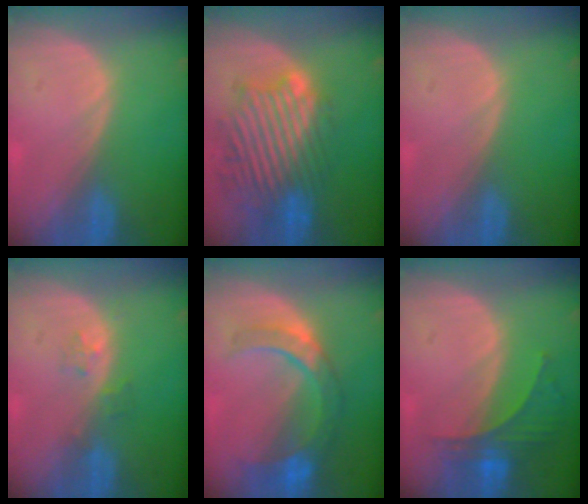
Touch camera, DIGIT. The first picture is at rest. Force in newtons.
{"total": 11.9, "press": 10.7, "slide": 5.3}
{"total": 0.0}
{"total": 1.9, "press": 1.9, "slide": 0.2}
{"total": 8.8, "press": 7.8, "slide": 4.1}
{"total": 5.7, "press": 5.5, "slide": 1.3}